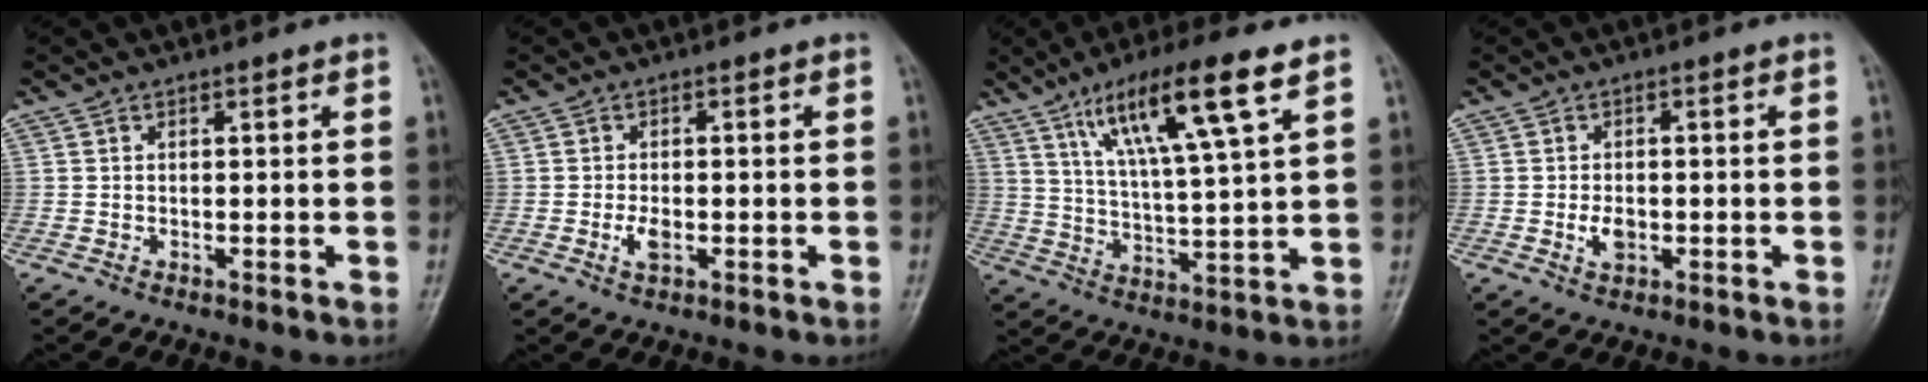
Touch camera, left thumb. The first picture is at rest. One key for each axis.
{"total": 2.7, "fx": -0.9, "fy": 1.4, "fz": 2.1, "tx": -0.042, "ty": 0.000, "tz": -0.017}
{"total": 15.0, "fx": 8.0, "fy": 2.2, "fz": 12.5, "tx": -0.221, "ty": -0.024, "tz": 0.144}
{"total": 3.0, "fx": -0.8, "fy": 1.9, "fz": 2.1, "tx": -0.035, "ty": 0.000, "tz": -0.013}